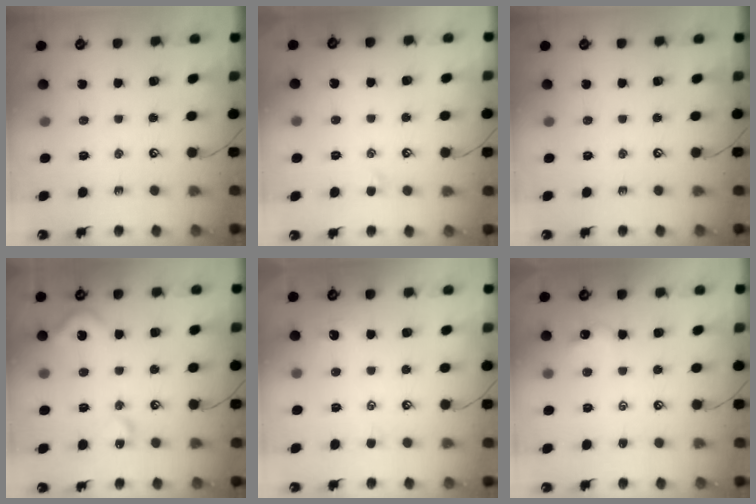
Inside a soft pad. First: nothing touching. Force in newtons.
{"total": 0.0}
{"total": 0.0}
{"total": 7.8, "press": 7.8, "slide": 0.9}
{"total": 0.6, "press": 0.3, "slide": 0.5}
{"total": 1.7, "press": 1.7, "slide": 0.3}